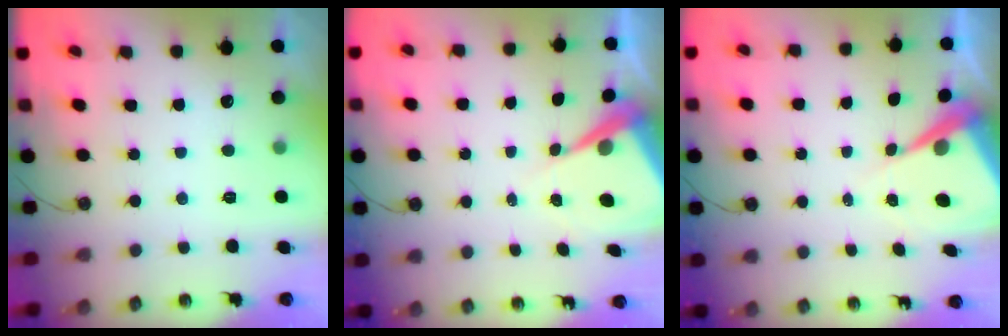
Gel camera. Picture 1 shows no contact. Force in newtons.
{"total": 8.7, "press": 8.6, "slide": 0.9}
{"total": 8.7, "press": 8.6, "slide": 0.9}